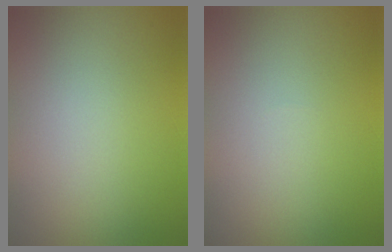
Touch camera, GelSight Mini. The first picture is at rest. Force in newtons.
{"total": 0.0}